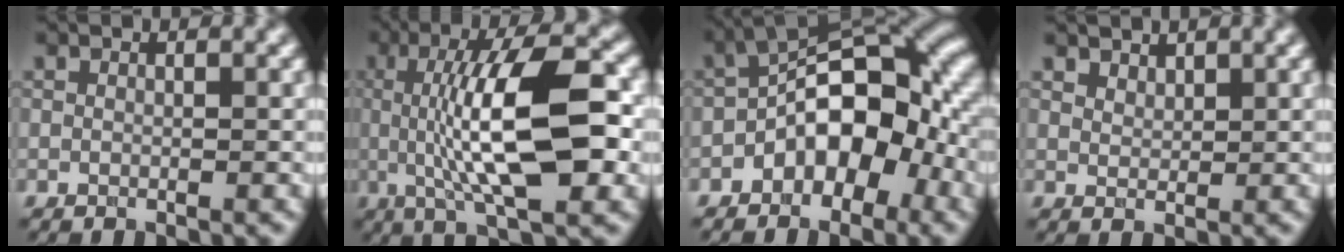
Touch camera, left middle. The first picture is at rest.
{"total": 11.0, "force": [0.0, 3.3, 10.5], "torque": [-0.163, 0.010, 0.001]}
{"total": 8.8, "force": [-2.6, 4.9, 6.9], "torque": [-0.091, 0.024, -0.053]}
{"total": 2.3, "force": [2.1, 0.8, 0.2], "torque": [-0.010, -0.006, 0.047]}